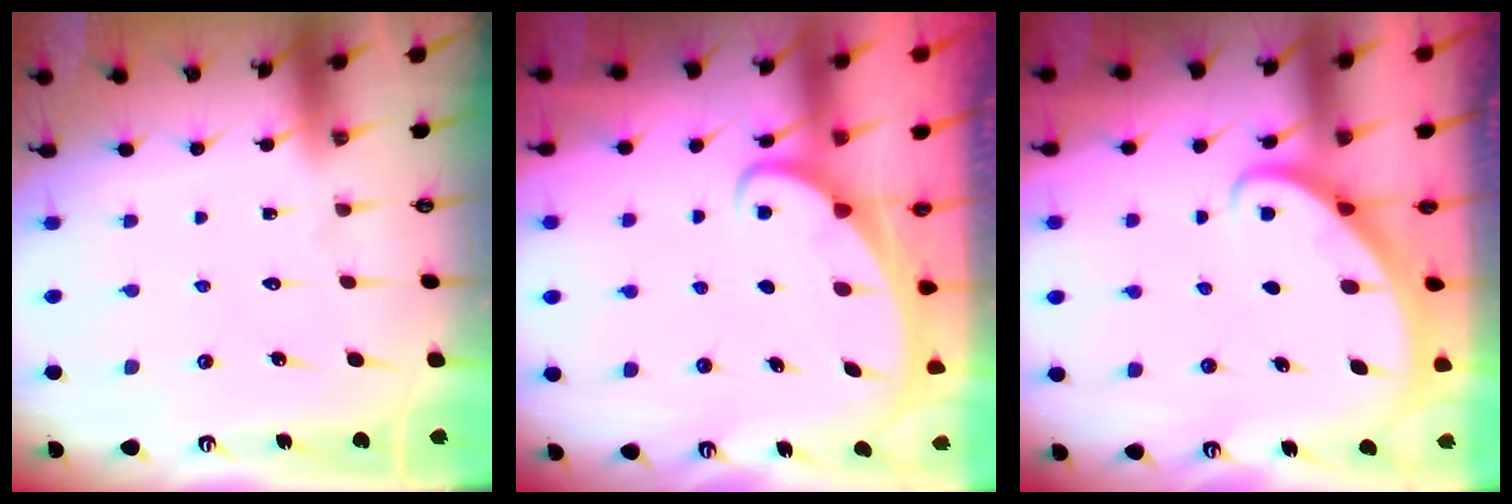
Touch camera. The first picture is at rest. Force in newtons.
{"total": 2.2, "press": 2.2, "slide": 0.3}
{"total": 2.7, "press": 2.7, "slide": 0.2}